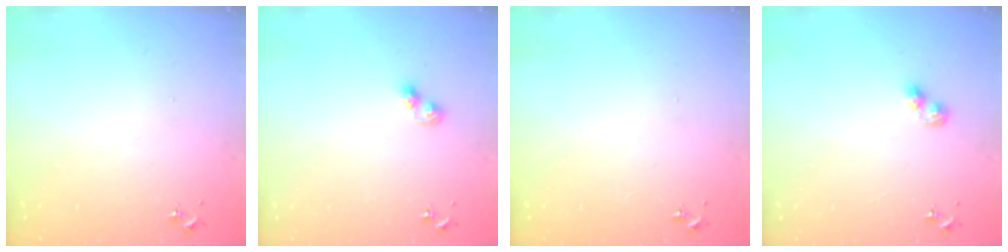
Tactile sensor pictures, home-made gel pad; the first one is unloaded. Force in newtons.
{"total": 4.9, "press": 4.8, "slide": 0.5}
{"total": 0.0}
{"total": 5.6, "press": 5.5, "slide": 0.6}